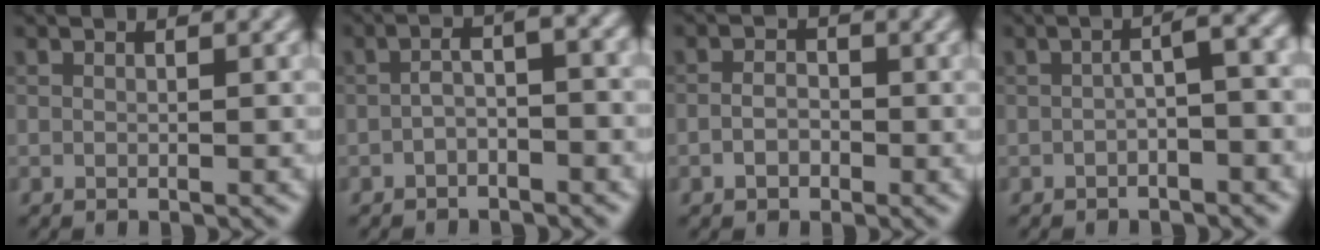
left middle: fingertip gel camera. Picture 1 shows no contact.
{"total": 2.7, "force": [-1.2, 0.9, 2.3], "torque": [-0.043, 0.010, -0.027]}
{"total": 1.5, "force": [-0.7, 1.2, 0.7], "torque": [-0.013, 0.005, -0.016]}
{"total": 3.3, "force": [-0.7, 0.8, 3.1], "torque": [-0.050, 0.013, -0.018]}